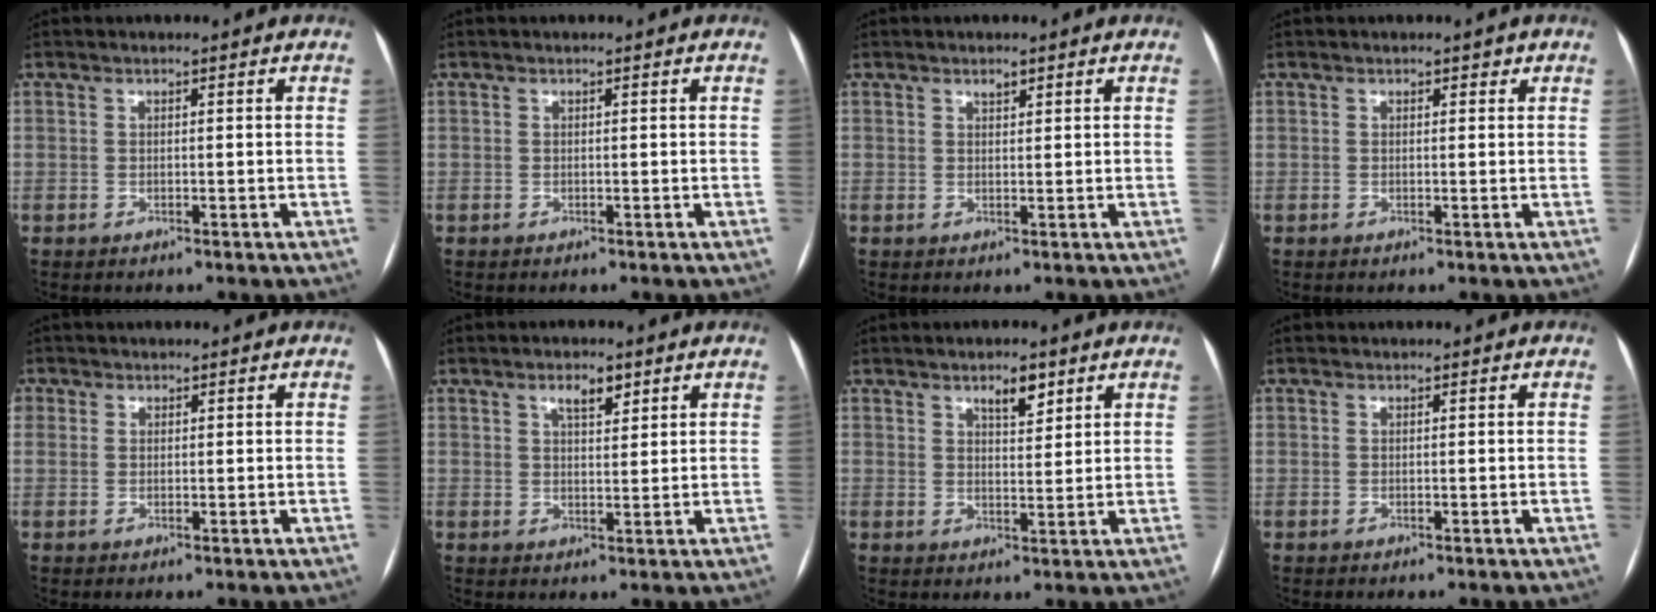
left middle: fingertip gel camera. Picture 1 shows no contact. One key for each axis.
{"total": 0.0}
{"total": 1.2, "fx": 0.9, "fy": 0.4, "fz": 0.6, "tx": -0.012, "ty": -0.001, "tz": 0.015}
{"total": 0.9, "fx": 0.6, "fy": 0.6, "fz": 0.4, "tx": -0.001, "ty": 0.000, "tz": 0.005}
{"total": 1.6, "fx": 0.7, "fy": 1.4, "fz": 0.1, "tx": 0.011, "ty": -0.001, "tz": 0.007}
{"total": 3.6, "fx": 2.3, "fy": 1.4, "fz": 2.5, "tx": -0.040, "ty": 0.003, "tz": 0.037}
{"total": 3.9, "fx": 2.6, "fy": 1.4, "fz": 2.6, "tx": -0.039, "ty": 0.001, "tz": 0.042}
{"total": 0.0}